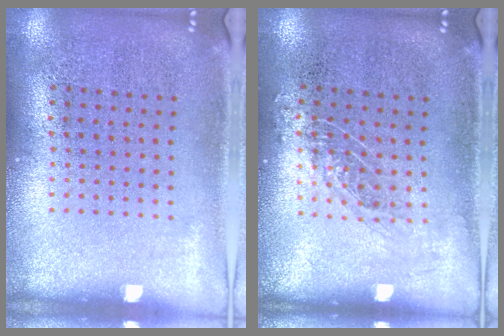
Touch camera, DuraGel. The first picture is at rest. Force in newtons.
{"total": 0.9, "press": 0.9, "slide": 0.3}